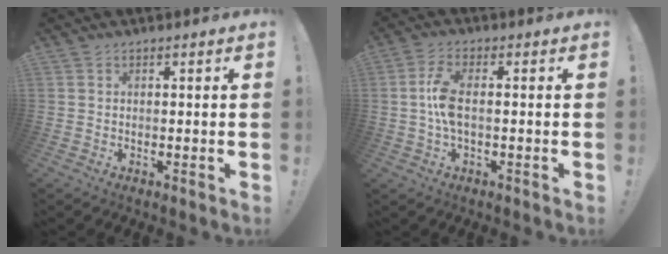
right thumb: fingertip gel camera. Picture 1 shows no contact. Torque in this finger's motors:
{"motor_torque": [0.16, 0.08, 0.39, 0.42, 0.04]}